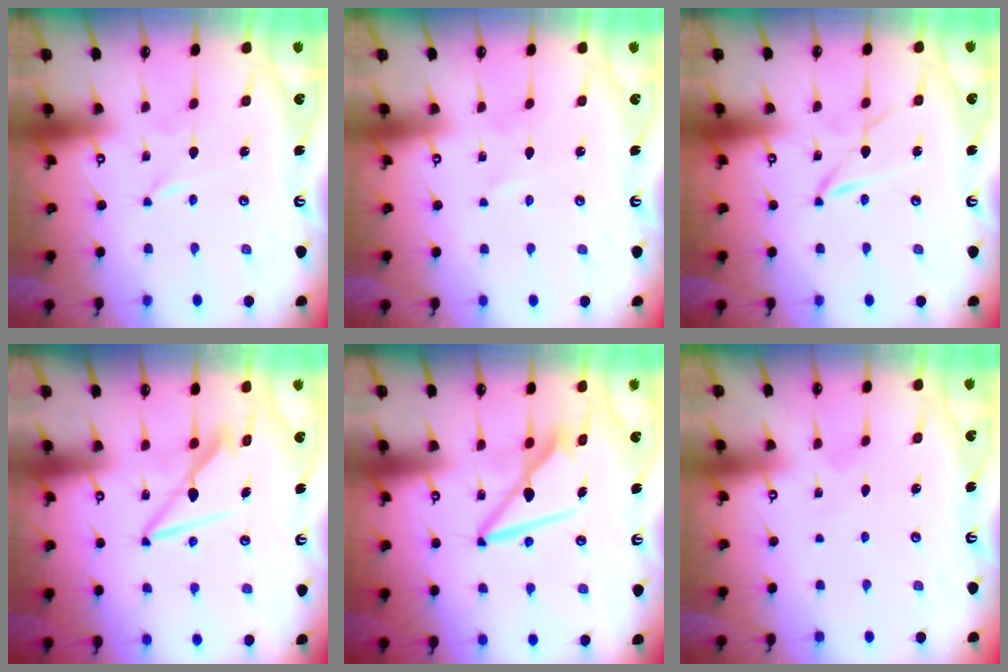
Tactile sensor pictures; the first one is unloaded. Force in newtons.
{"total": 0.9, "press": 0.9, "slide": 0.2}
{"total": 1.9, "press": 1.9, "slide": 0.2}
{"total": 7.9, "press": 7.9, "slide": 0.5}
{"total": 9.0, "press": 9.0, "slide": 0.5}
{"total": 2.6, "press": 2.6, "slide": 0.2}